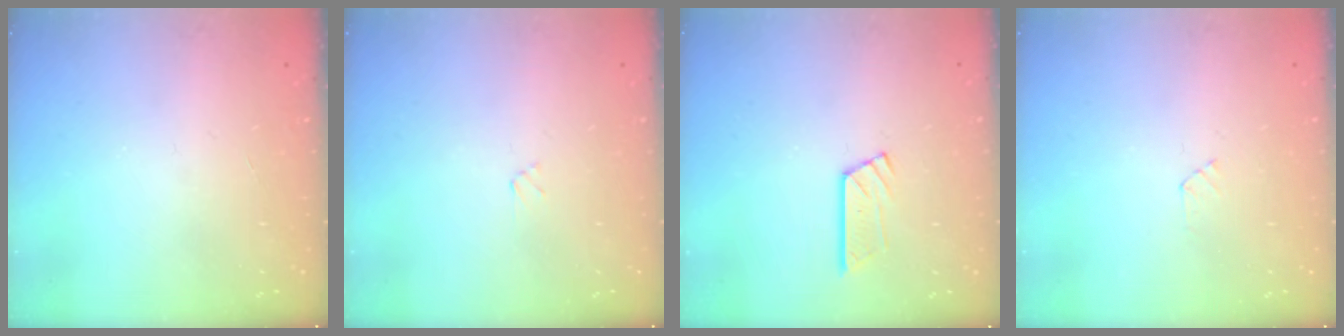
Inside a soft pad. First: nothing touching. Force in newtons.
{"total": 1.2, "press": 1.2, "slide": 0.1}
{"total": 6.0, "press": 6.0, "slide": 0.5}
{"total": 2.4, "press": 2.4, "slide": 0.3}